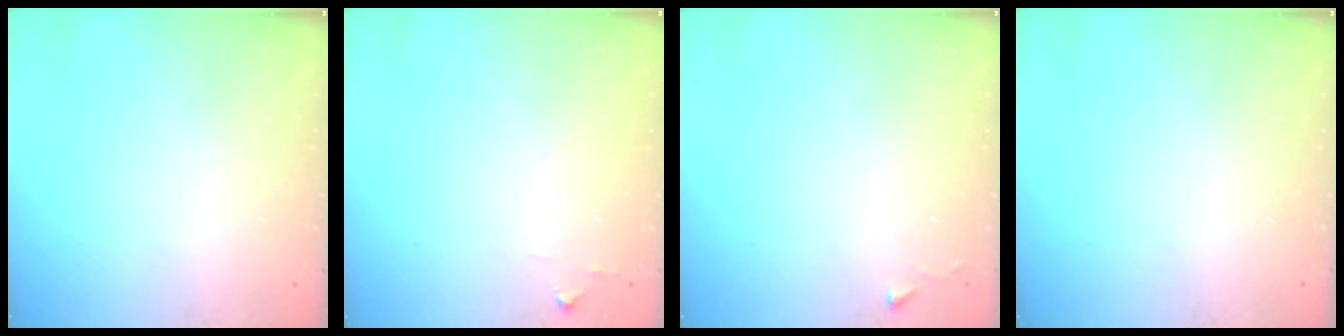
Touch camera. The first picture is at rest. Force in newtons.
{"total": 4.4, "press": 4.4, "slide": 0.7}
{"total": 2.3, "press": 2.3, "slide": 0.4}
{"total": 0.0}